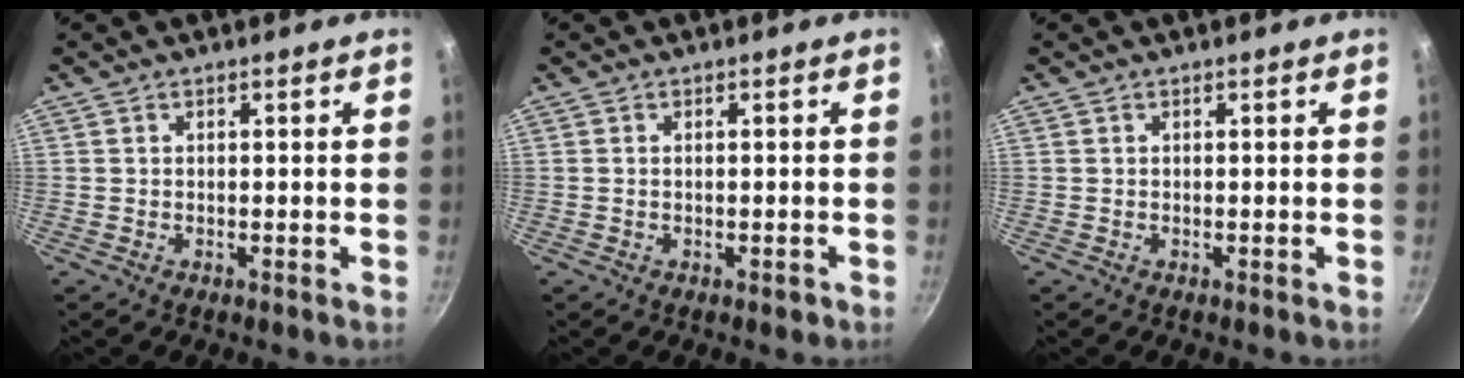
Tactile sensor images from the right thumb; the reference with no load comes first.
{"total": 1.1, "force": [-0.5, 0.5, 0.9], "torque": [-0.014, 0.003, -0.008]}
{"total": 0.0}